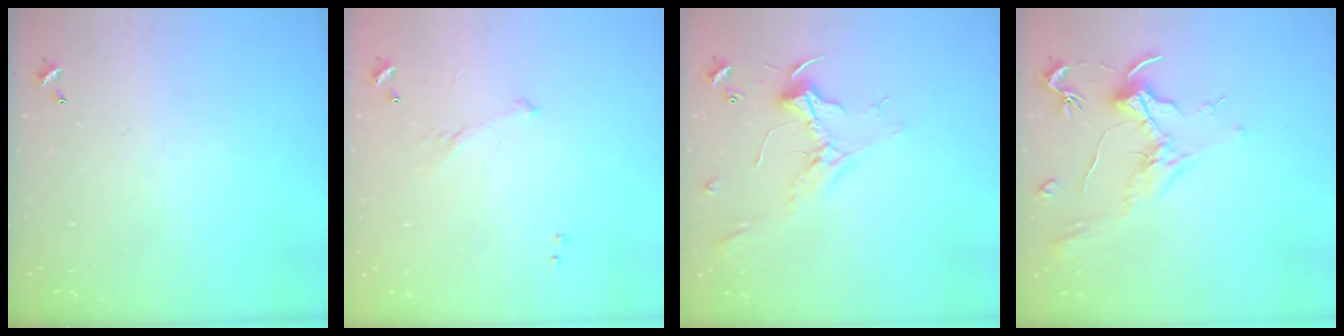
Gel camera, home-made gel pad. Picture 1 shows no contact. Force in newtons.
{"total": 5.4, "press": 5.3, "slide": 1.0}
{"total": 2.4, "press": 2.3, "slide": 0.8}
{"total": 1.9, "press": 1.7, "slide": 0.9}